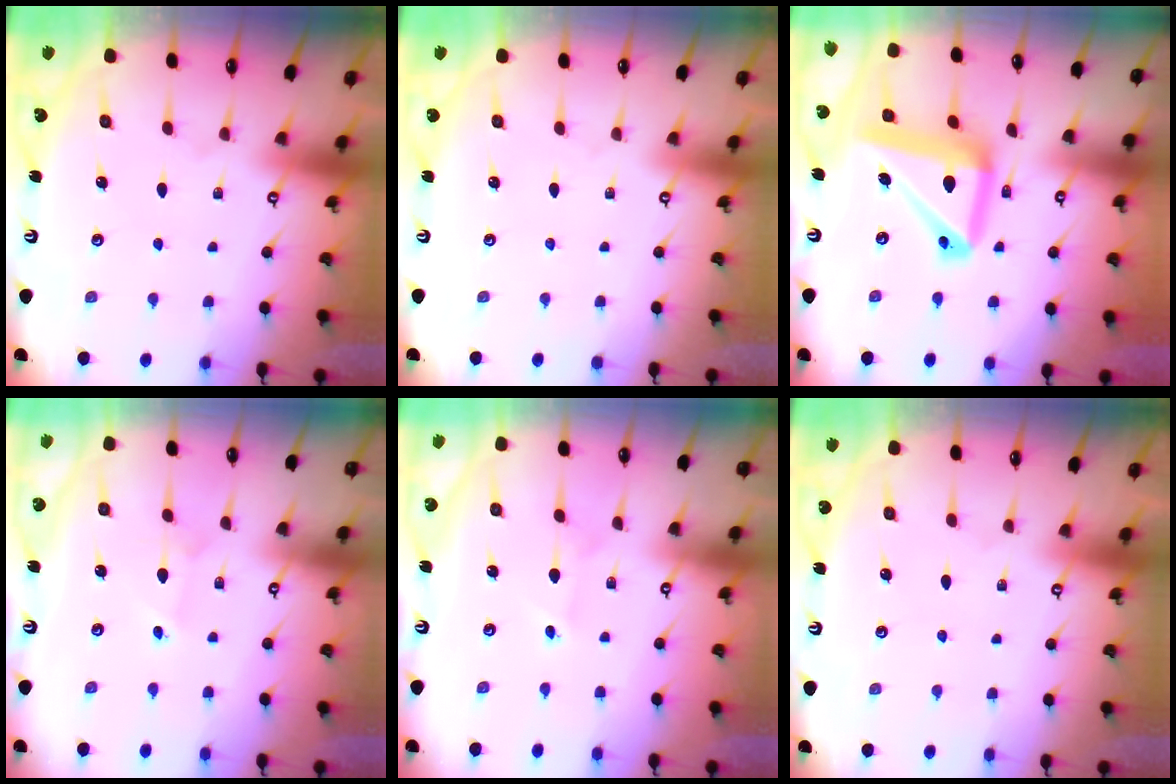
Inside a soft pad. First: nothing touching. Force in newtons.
{"total": 0.0}
{"total": 17.3, "press": 17.2, "slide": 2.0}
{"total": 2.0, "press": 2.0, "slide": 0.2}
{"total": 1.8, "press": 1.8, "slide": 0.2}
{"total": 0.0}